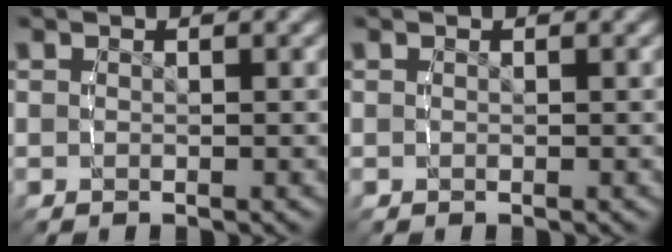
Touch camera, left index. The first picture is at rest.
{"total": 0.0}